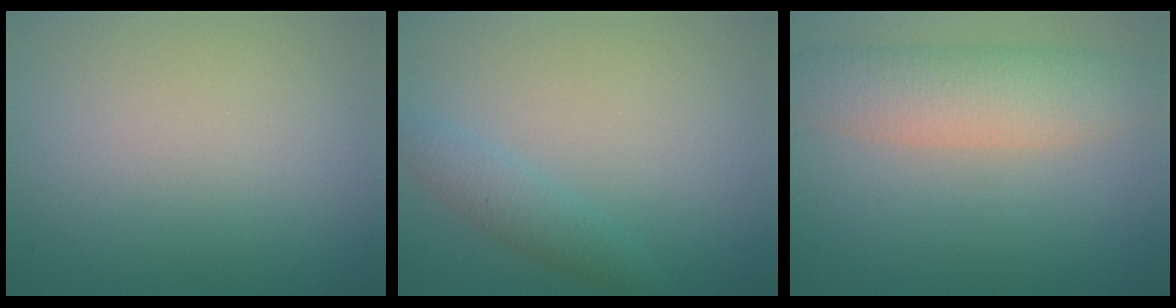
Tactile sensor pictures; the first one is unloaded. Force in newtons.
{"total": 2.2, "press": 2.2, "slide": 0.0}
{"total": 6.0, "press": 6.0, "slide": 0.4}